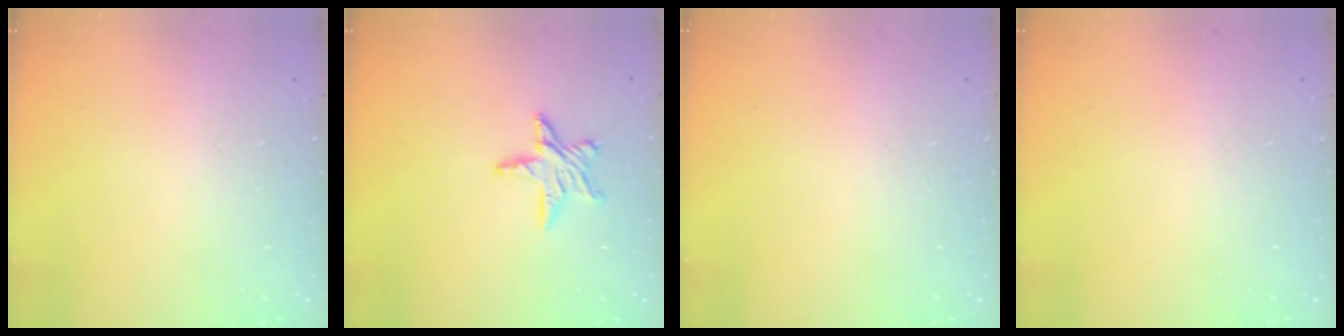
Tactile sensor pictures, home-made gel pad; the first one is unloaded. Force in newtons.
{"total": 9.0, "press": 9.0, "slide": 0.8}
{"total": 0.0}
{"total": 0.0}